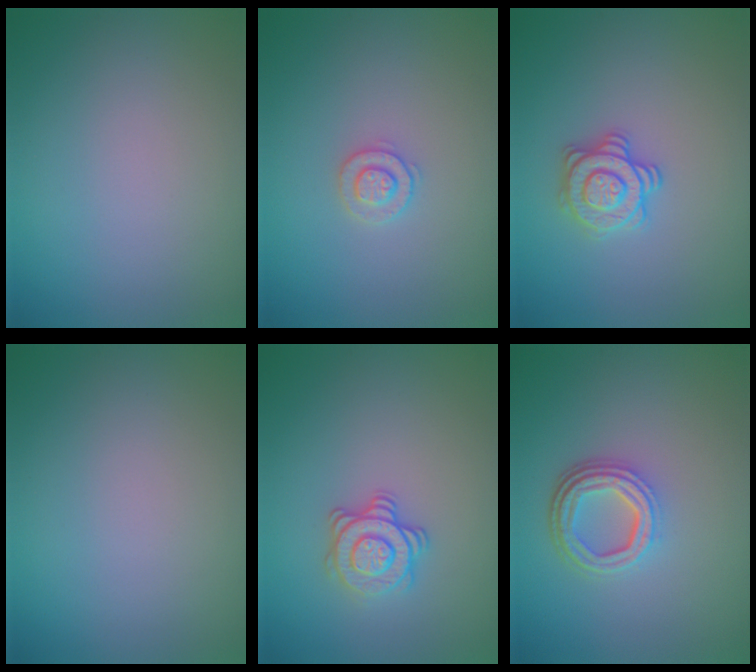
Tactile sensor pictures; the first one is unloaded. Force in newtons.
{"total": 1.8, "press": 1.8, "slide": 0.4}
{"total": 2.8, "press": 2.7, "slide": 0.7}
{"total": 0.0}
{"total": 3.0, "press": 2.7, "slide": 1.3}
{"total": 4.2, "press": 3.2, "slide": 2.7}